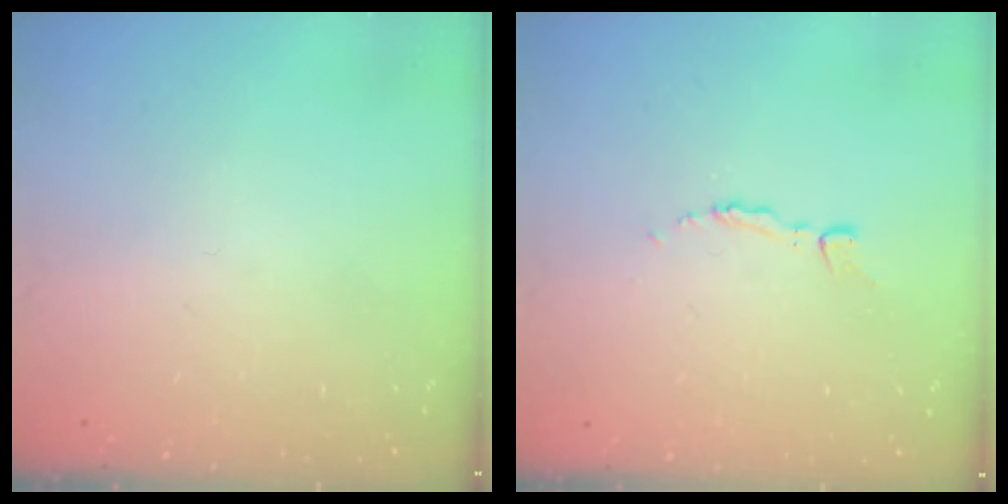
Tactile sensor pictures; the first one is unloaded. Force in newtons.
{"total": 2.2, "press": 2.2, "slide": 0.2}